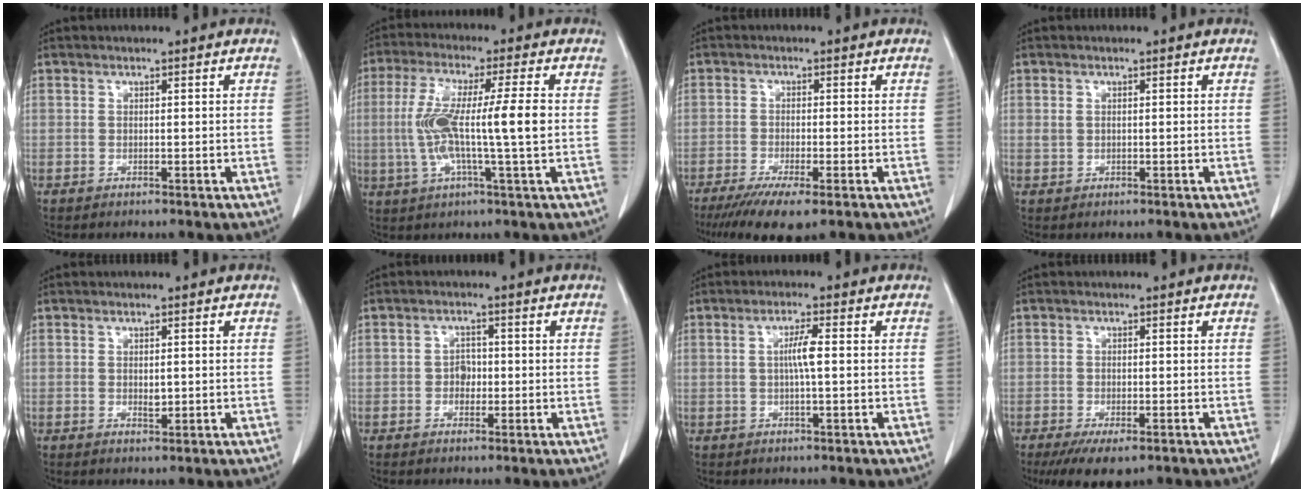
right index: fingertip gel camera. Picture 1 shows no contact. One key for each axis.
{"total": 12.0, "fx": -0.1, "fy": 0.5, "fz": 12.0, "tx": -0.238, "ty": 0.009, "tz": -0.006}
{"total": 7.3, "fx": -4.8, "fy": 1.2, "fz": 5.3, "tx": -0.086, "ty": -0.018, "tz": -0.076}
{"total": 0.9, "fx": 0.3, "fy": 0.7, "fz": 0.5, "tx": -0.012, "ty": 0.005, "tz": 0.008}
{"total": 1.3, "fx": 0.1, "fy": 0.6, "fz": 1.2, "tx": -0.020, "ty": -0.004, "tz": 0.004}
{"total": 2.4, "fx": -0.4, "fy": 1.8, "fz": 1.4, "tx": -0.018, "ty": 0.007, "tz": -0.007}
{"total": 3.2, "fx": 0.2, "fy": 0.1, "fz": 3.2, "tx": -0.063, "ty": 0.002, "tz": 0.002}
{"total": 6.1, "fx": -4.1, "fy": 2.5, "fz": 3.8, "tx": -0.058, "ty": -0.010, "tz": -0.064}